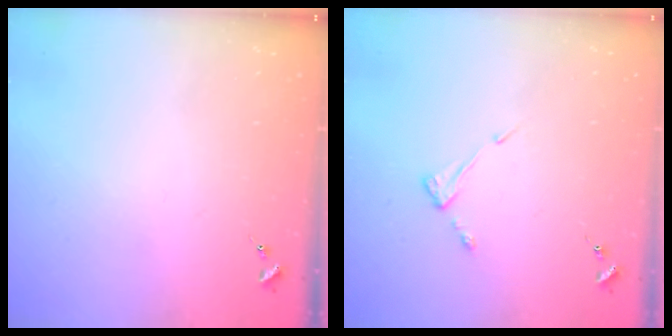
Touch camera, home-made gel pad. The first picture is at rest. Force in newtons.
{"total": 4.4, "press": 4.3, "slide": 0.7}